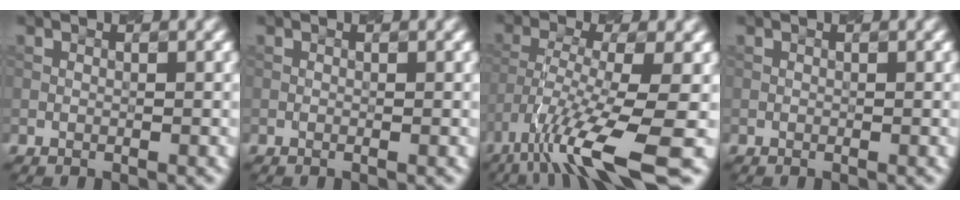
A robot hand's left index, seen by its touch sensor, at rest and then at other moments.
{"total": 0.0}
{"total": 9.5, "force": [-5.1, 1.9, 7.8], "torque": [-0.148, -0.009, -0.086]}
{"total": 0.0}